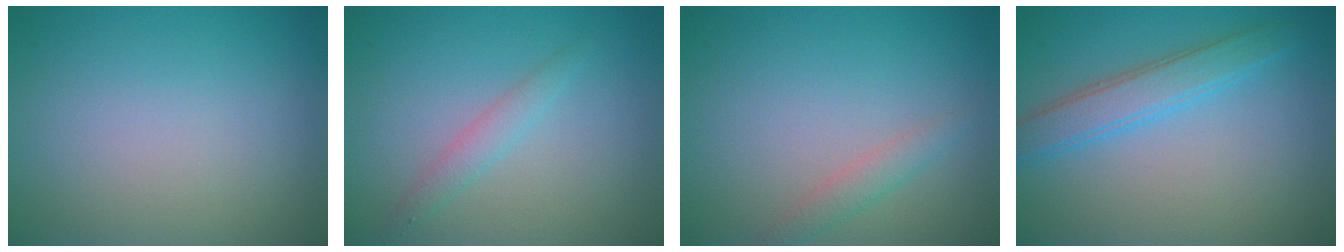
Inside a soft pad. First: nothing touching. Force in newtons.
{"total": 1.6, "press": 1.6, "slide": 0.0}
{"total": 1.5, "press": 1.4, "slide": 0.0}
{"total": 3.4, "press": 3.4, "slide": 0.1}